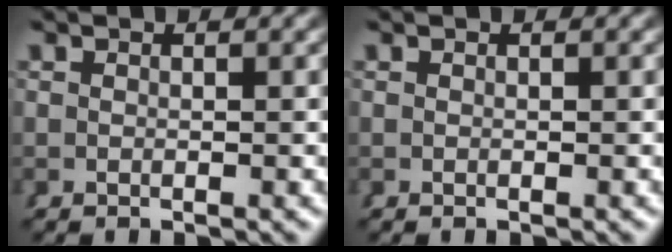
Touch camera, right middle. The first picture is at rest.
{"total": 0.0}